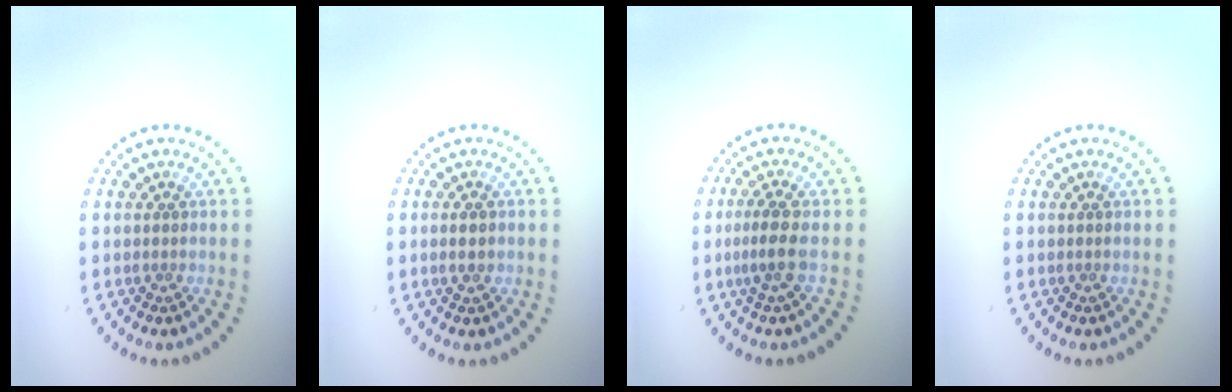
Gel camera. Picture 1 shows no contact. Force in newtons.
{"total": 1.7, "press": 1.7, "slide": 0.1}
{"total": 2.3, "press": 1.5, "slide": 1.7}
{"total": 0.0}